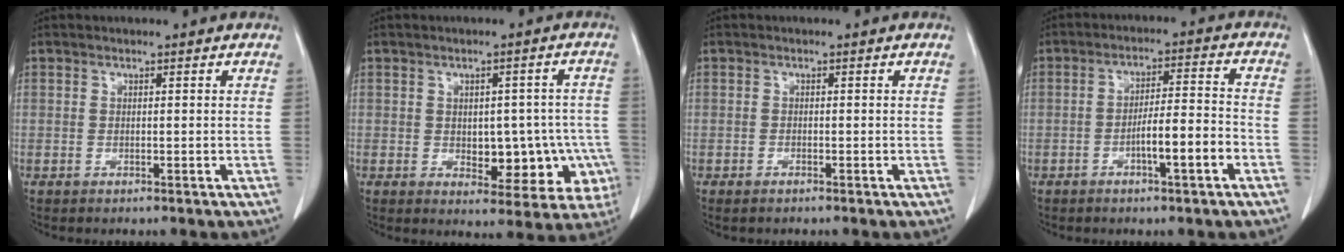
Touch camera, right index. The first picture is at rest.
{"total": 10.3, "force": [-2.3, 6.0, 8.0], "torque": [-0.078, 0.019, -0.016]}
{"total": 1.0, "force": [-0.8, 0.3, 0.5], "torque": [-0.011, -0.002, -0.010]}
{"total": 7.0, "force": [-3.0, 0.5, 6.3], "torque": [-0.108, 0.013, -0.048]}